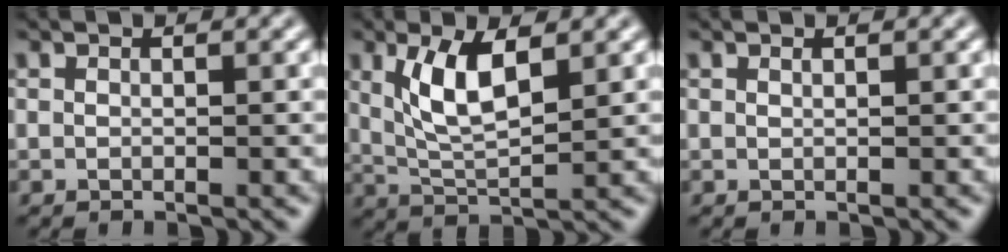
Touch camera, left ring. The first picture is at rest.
{"total": 5.0, "force": [1.8, 1.8, 4.3], "torque": [-0.093, -0.002, 0.035]}
{"total": 0.0}